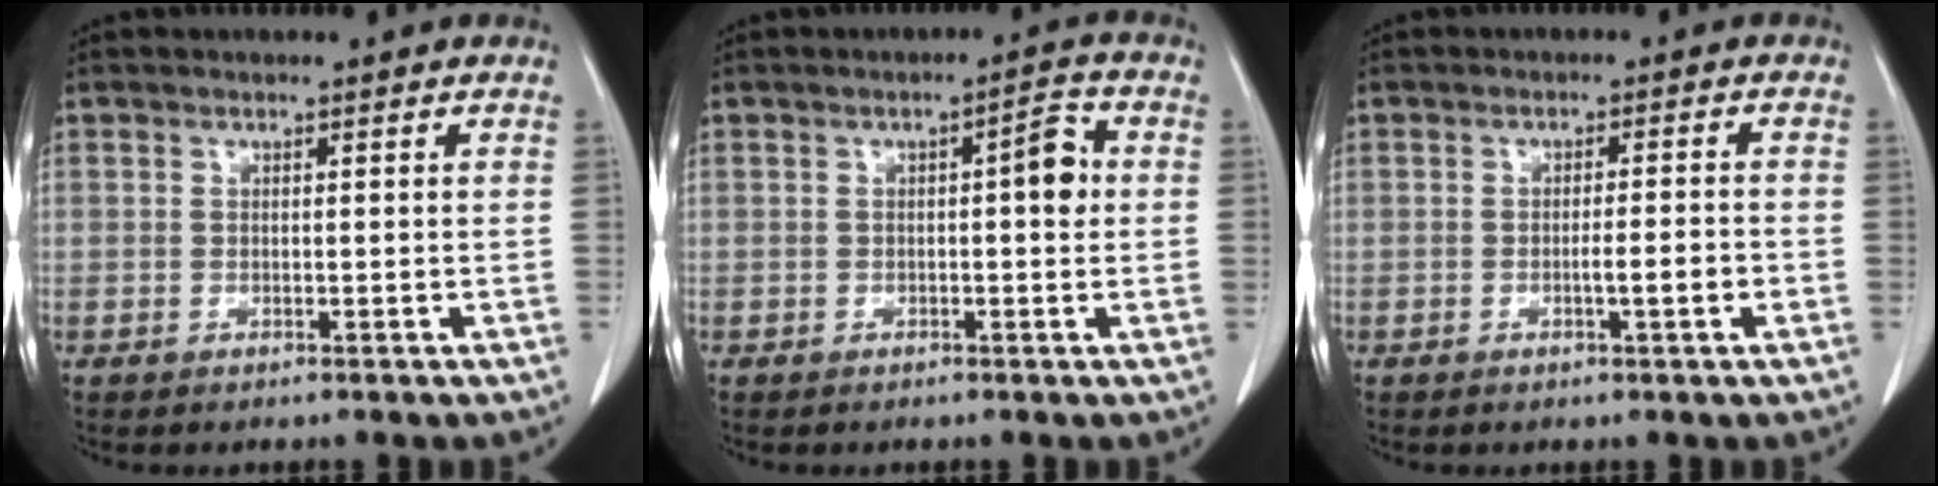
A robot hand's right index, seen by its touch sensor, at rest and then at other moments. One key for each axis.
{"total": 3.9, "fx": 0.4, "fy": 0.8, "fz": 3.8, "tx": -0.050, "ty": 0.010, "tz": 0.002}
{"total": 3.1, "fx": -1.0, "fy": 0.1, "fz": 2.9, "tx": -0.046, "ty": -0.001, "tz": -0.013}